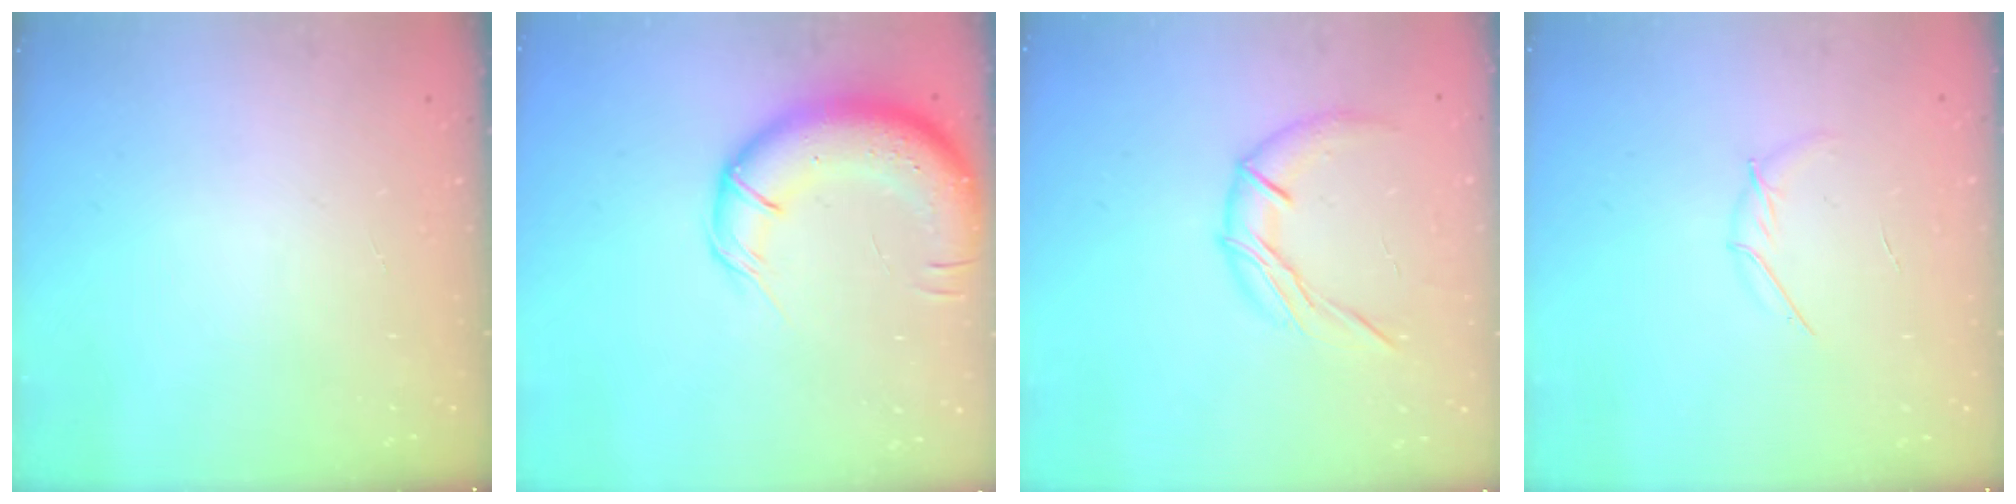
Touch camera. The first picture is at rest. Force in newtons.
{"total": 14.6, "press": 14.2, "slide": 3.5}
{"total": 10.8, "press": 10.8, "slide": 0.5}
{"total": 5.0, "press": 4.9, "slide": 1.3}